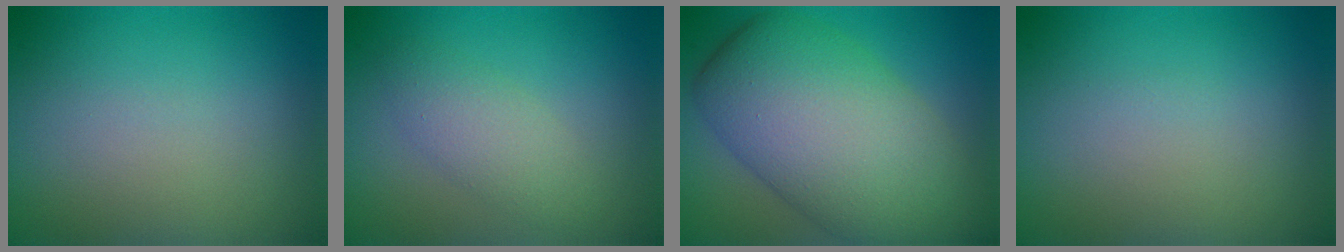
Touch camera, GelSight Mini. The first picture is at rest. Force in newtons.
{"total": 2.5, "press": 2.5, "slide": 0.2}
{"total": 12.0, "press": 12.0, "slide": 0.5}
{"total": 0.0}